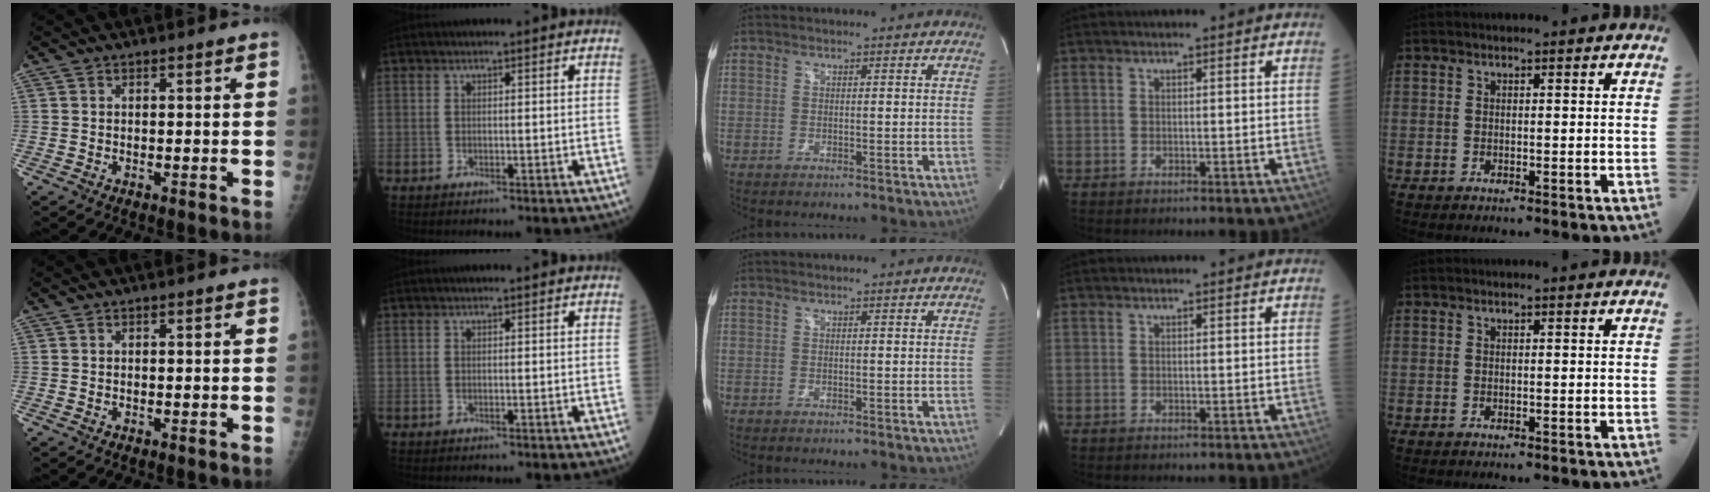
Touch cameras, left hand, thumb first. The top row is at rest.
{}